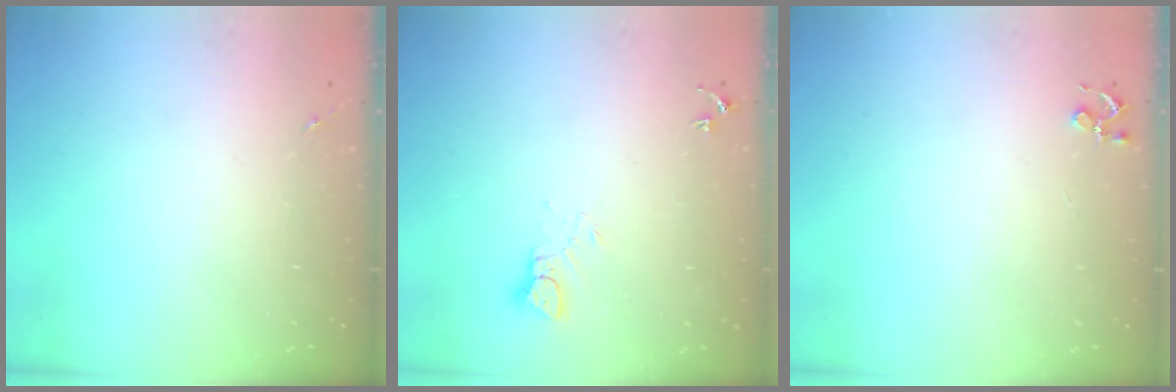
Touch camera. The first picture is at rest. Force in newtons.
{"total": 3.5, "press": 3.5, "slide": 0.3}
{"total": 3.9, "press": 3.9, "slide": 0.5}